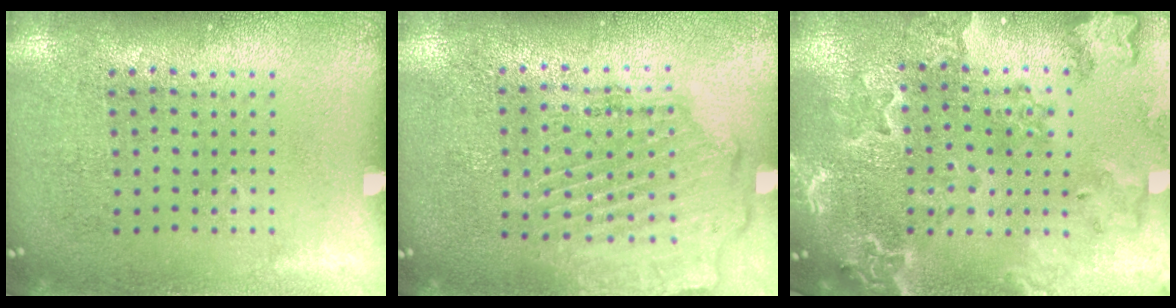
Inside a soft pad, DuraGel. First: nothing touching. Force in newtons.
{"total": 1.9, "press": 1.7, "slide": 0.7}
{"total": 2.0, "press": 2.0, "slide": 0.2}